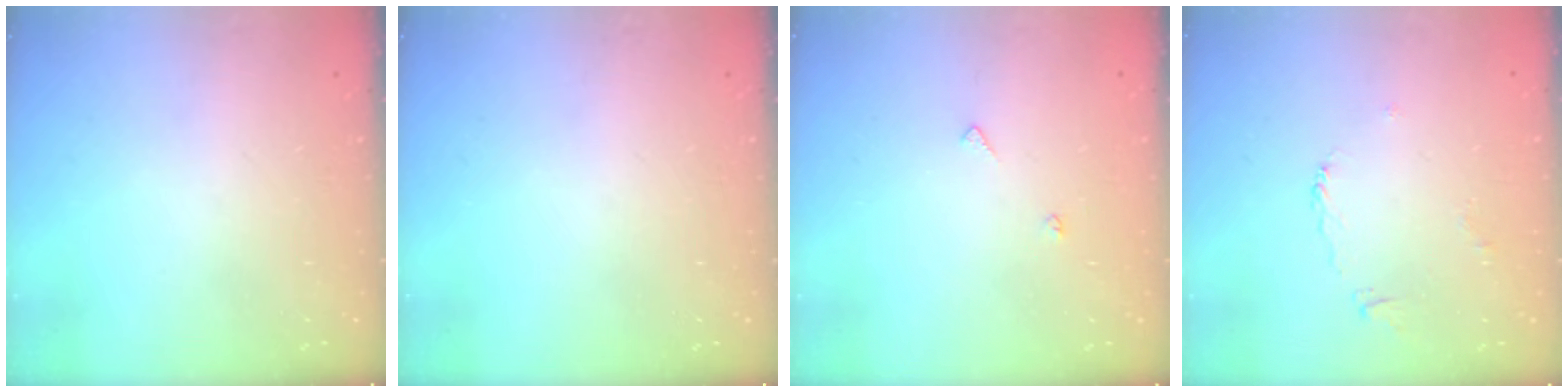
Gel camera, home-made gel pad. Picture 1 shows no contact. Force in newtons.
{"total": 0.0}
{"total": 4.8, "press": 4.8, "slide": 0.3}
{"total": 3.2, "press": 3.1, "slide": 0.8}